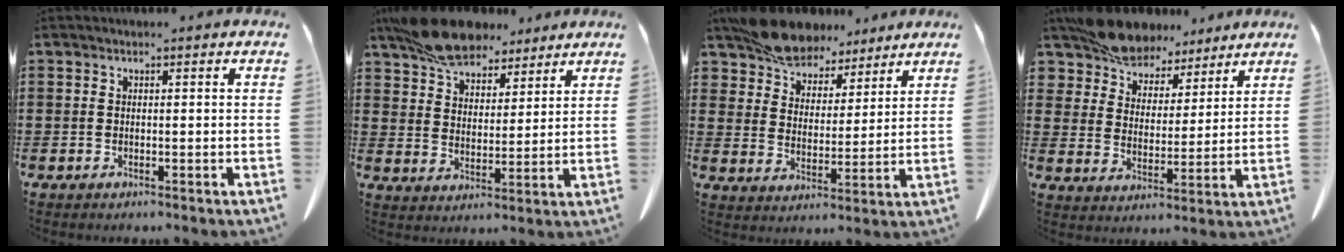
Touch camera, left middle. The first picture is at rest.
{"total": 10.9, "force": [9.3, 4.1, 4.0], "torque": [-0.096, -0.024, 0.178]}
{"total": 9.4, "force": [8.4, 3.5, 2.3], "torque": [-0.075, -0.030, 0.162]}
{"total": 9.2, "force": [8.4, 3.4, 1.5], "torque": [-0.073, -0.037, 0.162]}